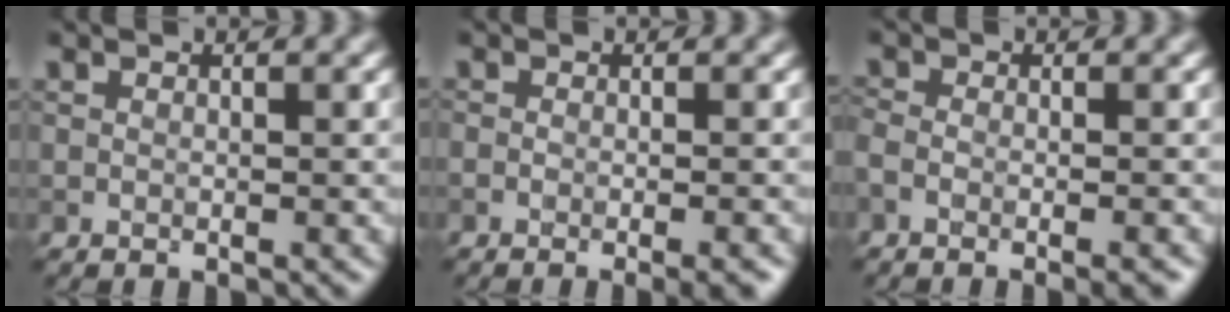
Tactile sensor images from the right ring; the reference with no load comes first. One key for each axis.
{"total": 3.2, "fx": -1.4, "fy": 1.2, "fz": 2.6, "tx": -0.014, "ty": 0.001, "tz": -0.012}
{"total": 3.8, "fx": -1.9, "fy": 1.6, "fz": 3.0, "tx": -0.029, "ty": 0.002, "tz": -0.028}